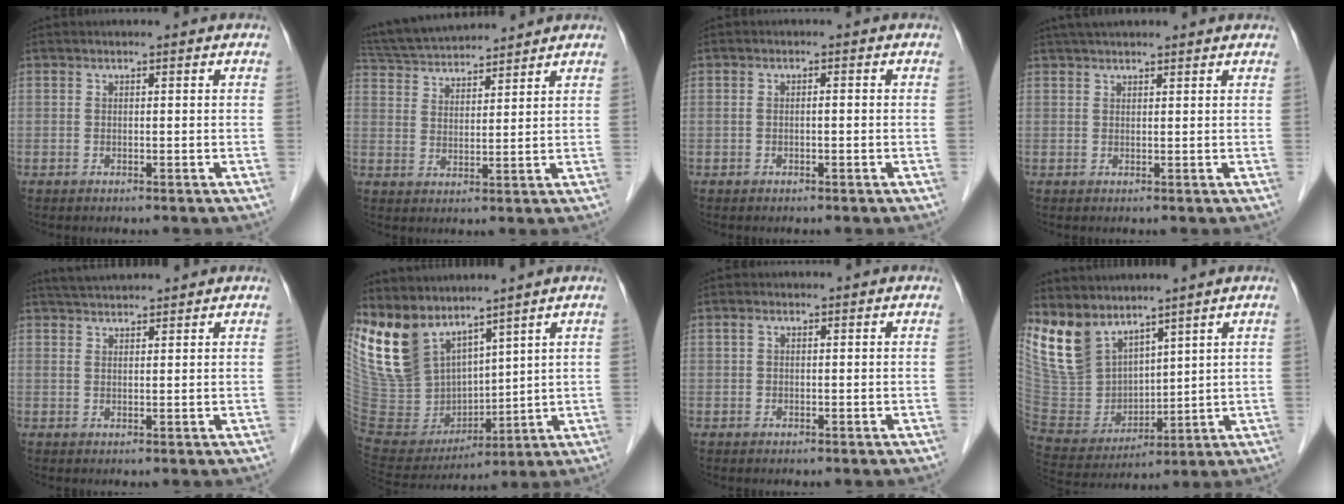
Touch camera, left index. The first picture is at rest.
{"total": 12.0, "force": [11.3, 1.6, 3.7], "torque": [-0.078, 0.035, 0.199]}
{"total": 0.9, "force": [-0.3, 0.2, 0.9], "torque": [-0.018, 0.006, -0.003]}
{"total": 6.8, "force": [6.0, 1.0, 3.0], "torque": [-0.048, 0.040, 0.089]}
{"total": 4.9, "force": [4.6, 0.4, 1.6], "torque": [-0.027, 0.033, 0.083]}
{"total": 16.4, "force": [12.6, 7.7, 7.1], "torque": [-0.170, 0.002, 0.266]}
{"total": 0.6, "force": [0.2, 0.4, 0.4], "torque": [-0.012, 0.011, 0.006]}
{"total": 11.0, "force": [8.8, 5.4, 3.7], "torque": [-0.101, 0.005, 0.200]}